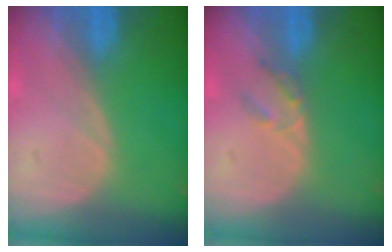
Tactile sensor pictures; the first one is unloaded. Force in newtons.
{"total": 2.3, "press": 2.0, "slide": 1.1}